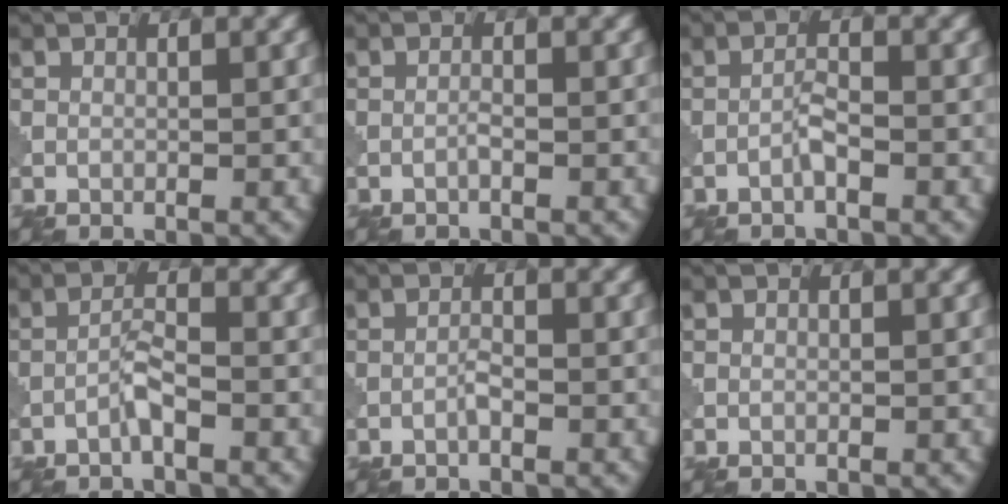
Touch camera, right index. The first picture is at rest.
{"total": 0.6, "force": [-0.4, 0.0, 0.5], "torque": [-0.011, 0.002, -0.009]}
{"total": 1.5, "force": [-0.9, 0.2, 1.2], "torque": [-0.023, 0.007, -0.019]}
{"total": 1.9, "force": [-1.2, 0.2, 1.5], "torque": [-0.030, 0.009, -0.027]}
{"total": 1.0, "force": [-0.6, 0.1, 0.8], "torque": [-0.016, 0.003, -0.012]}
{"total": 0.0}